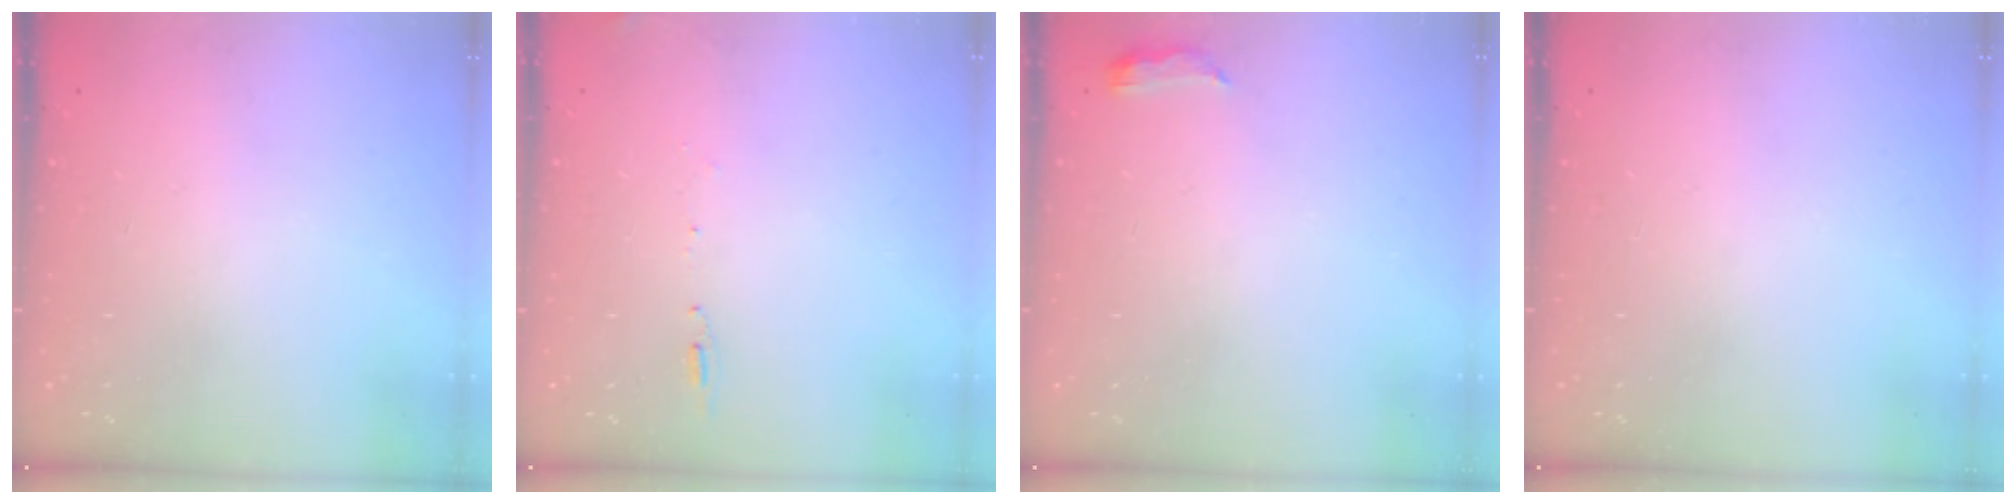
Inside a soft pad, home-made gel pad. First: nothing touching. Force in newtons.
{"total": 5.6, "press": 5.3, "slide": 1.7}
{"total": 4.0, "press": 3.7, "slide": 1.3}
{"total": 0.0}